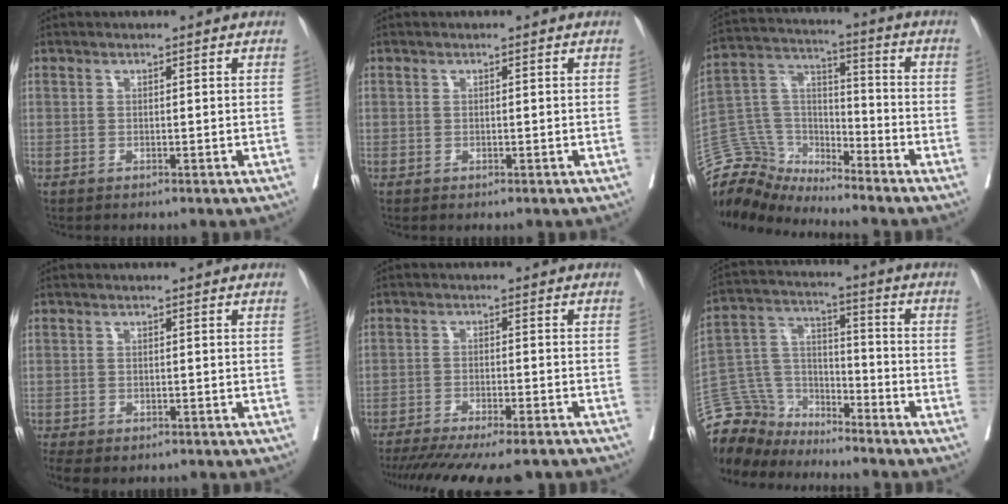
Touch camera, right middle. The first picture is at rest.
{"total": 0.0}
{"total": 11.0, "force": [-10.7, 2.3, -0.1], "torque": [-0.003, 0.059, -0.212]}
{"total": 6.6, "force": [-3.9, 4.0, 3.5], "torque": [-0.083, -0.007, -0.053]}
{"total": 18.9, "force": [-16.1, 3.4, 9.4], "torque": [-0.158, -0.036, -0.223]}
{"total": 11.6, "force": [-10.8, 4.4, 0.2], "torque": [-0.011, 0.048, -0.207]}